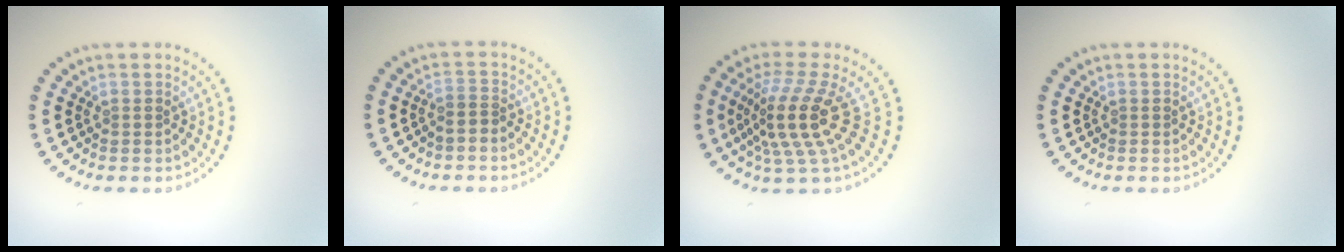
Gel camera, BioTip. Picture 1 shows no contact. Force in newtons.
{"total": 0.9, "press": 0.7, "slide": 0.6}
{"total": 5.1, "press": 3.6, "slide": 3.6}
{"total": 0.0}